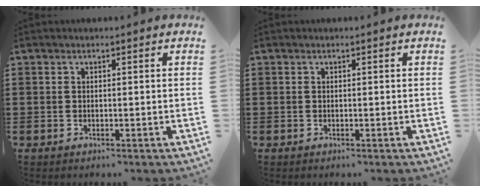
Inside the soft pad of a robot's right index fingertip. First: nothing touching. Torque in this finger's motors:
{"motor_torque": [-0.20, 0.44, 0.00, 0.01]}